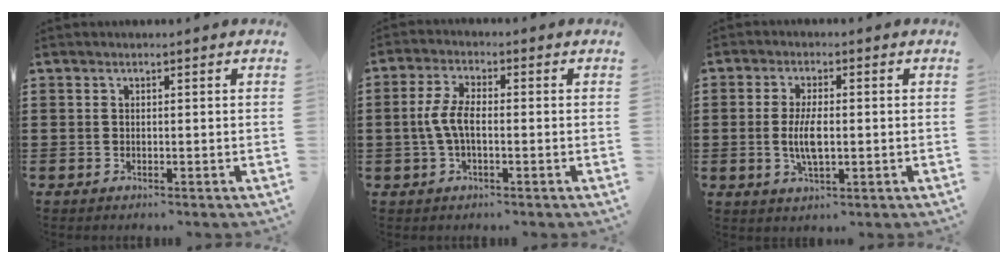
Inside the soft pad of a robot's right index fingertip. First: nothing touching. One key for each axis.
{"total": 4.7, "fx": -0.6, "fy": 1.8, "fz": 4.3, "tx": -0.106, "ty": -0.004, "tz": -0.020}
{"total": 5.0, "fx": -0.3, "fy": 1.9, "fz": 4.6, "tx": -0.102, "ty": -0.004, "tz": -0.012}